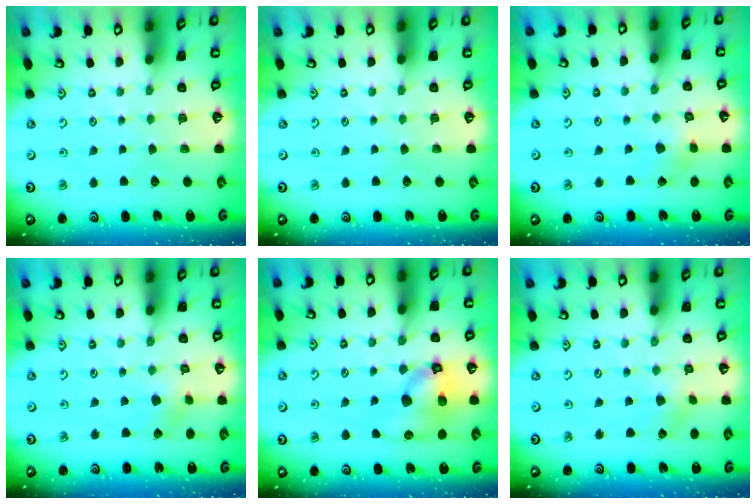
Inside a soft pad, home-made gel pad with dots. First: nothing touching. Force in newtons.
{"total": 0.0}
{"total": 3.6, "press": 3.5, "slide": 0.4}
{"total": 2.5, "press": 2.3, "slide": 0.8}
{"total": 13.0, "press": 12.8, "slide": 2.3}
{"total": 2.0, "press": 1.9, "slide": 0.6}